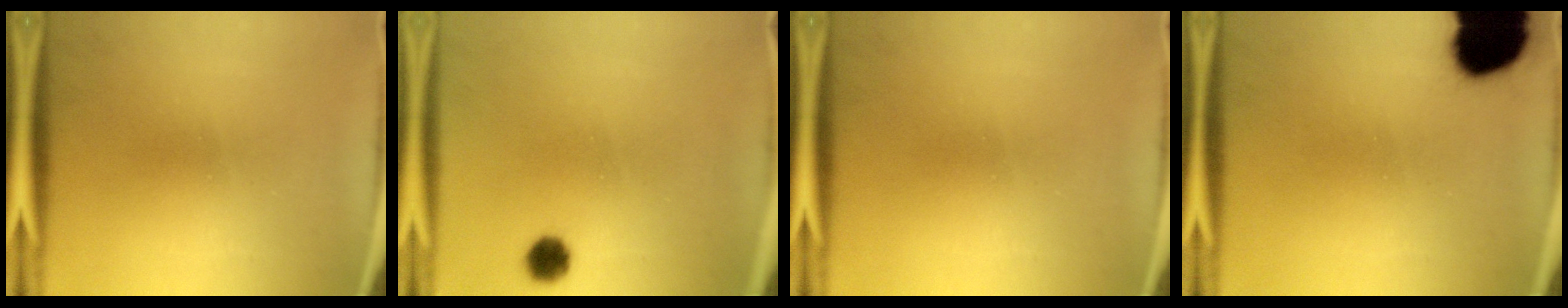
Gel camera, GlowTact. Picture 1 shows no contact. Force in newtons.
{"total": 4.2}
{"total": 0.0}
{"total": 17.2}